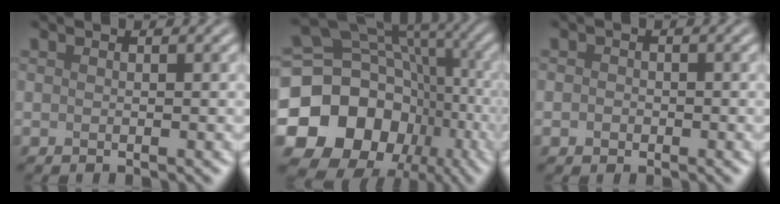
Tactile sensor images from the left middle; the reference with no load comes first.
{"total": 18.2, "force": [-5.7, 15.2, 8.3], "torque": [-0.157, 0.000, -0.122]}
{"total": 1.0, "force": [-0.2, 0.9, 0.3], "torque": [-0.001, -0.003, -0.006]}